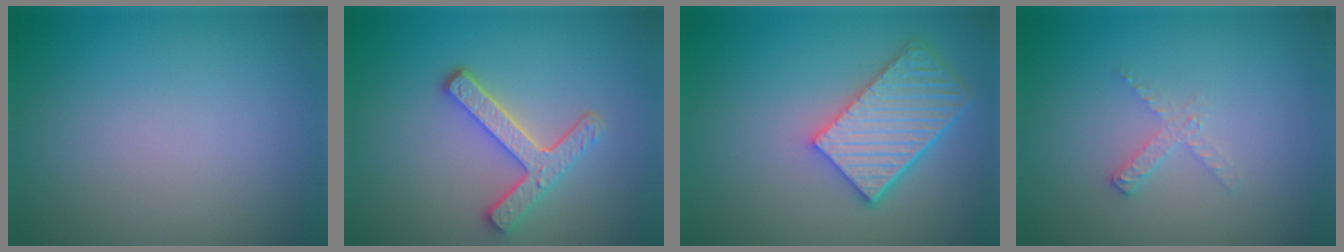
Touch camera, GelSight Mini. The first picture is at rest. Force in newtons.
{"total": 3.8, "press": 3.1, "slide": 2.2}
{"total": 5.5, "press": 4.6, "slide": 3.0}
{"total": 1.4, "press": 1.4, "slide": 0.1}